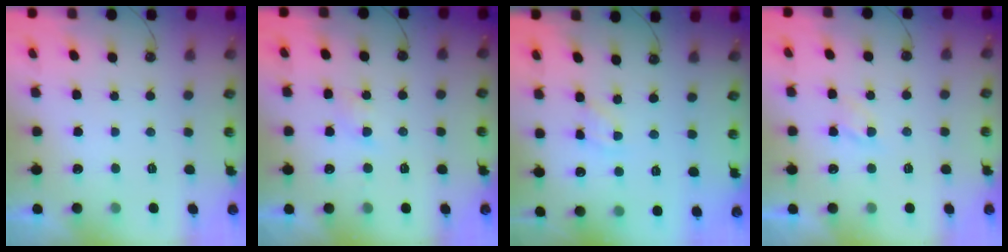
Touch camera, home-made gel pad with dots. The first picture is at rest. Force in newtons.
{"total": 2.9, "press": 2.9, "slide": 0.5}
{"total": 2.7, "press": 2.6, "slide": 0.4}
{"total": 2.8, "press": 2.7, "slide": 0.4}